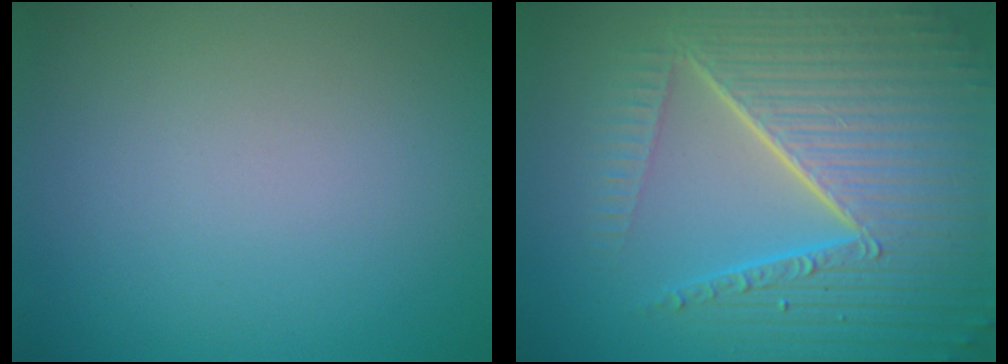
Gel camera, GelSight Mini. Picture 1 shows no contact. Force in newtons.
{"total": 10.5, "press": 6.6, "slide": 8.2}